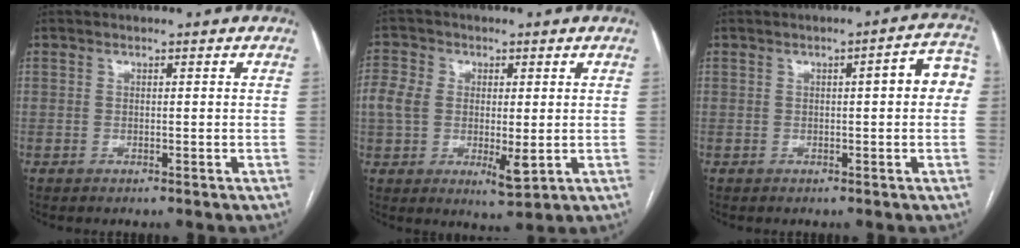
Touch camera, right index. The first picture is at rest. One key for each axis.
{"total": 8.4, "fx": -0.4, "fy": 4.8, "fz": 6.9, "tx": -0.128, "ty": -0.001, "tz": -0.003}
{"total": 5.5, "fx": 0.6, "fy": 1.1, "fz": 5.3, "tx": -0.058, "ty": 0.021, "tz": 0.001}